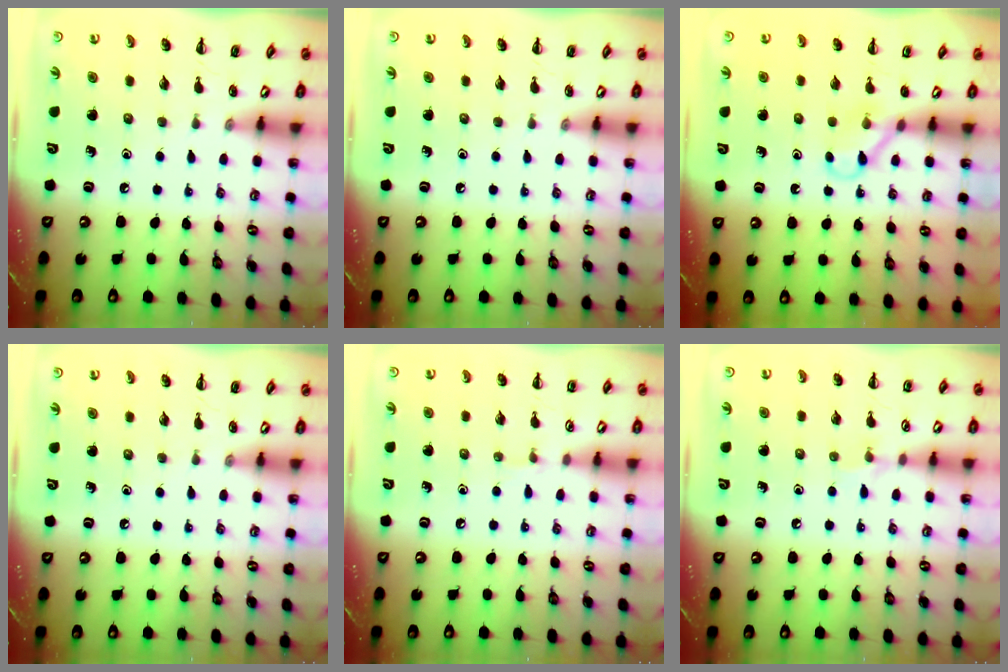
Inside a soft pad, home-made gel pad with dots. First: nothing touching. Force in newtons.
{"total": 0.0}
{"total": 4.1, "press": 4.0, "slide": 1.2}
{"total": 0.0}
{"total": 3.9, "press": 3.6, "slide": 1.4}
{"total": 4.9, "press": 4.6, "slide": 1.5}